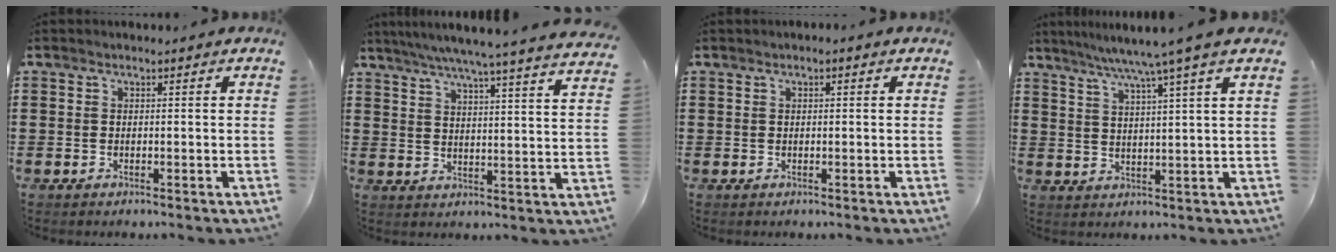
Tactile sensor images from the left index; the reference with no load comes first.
{"total": 5.9, "force": [5.1, -0.9, 2.7], "torque": [-0.072, -0.035, 0.084]}
{"total": 0.5, "force": [0.1, 0.2, 0.5], "torque": [-0.010, 0.000, 0.003]}
{"total": 6.6, "force": [4.8, -1.3, 4.3], "torque": [-0.097, -0.020, 0.077]}